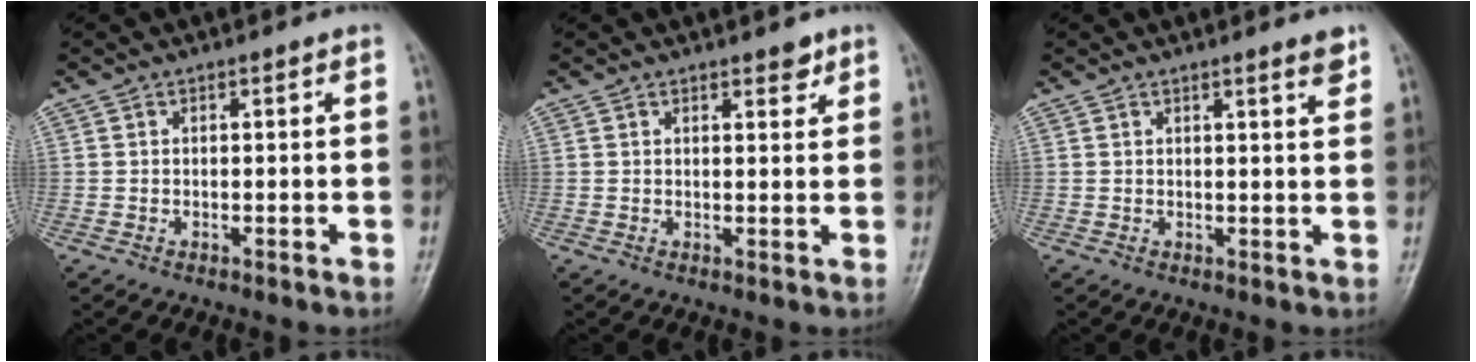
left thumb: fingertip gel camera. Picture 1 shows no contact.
{"total": 2.3, "force": [1.7, 1.0, 1.3], "torque": [-0.006, -0.010, 0.023]}
{"total": 2.5, "force": [1.8, 0.1, 1.8], "torque": [-0.022, -0.013, 0.024]}